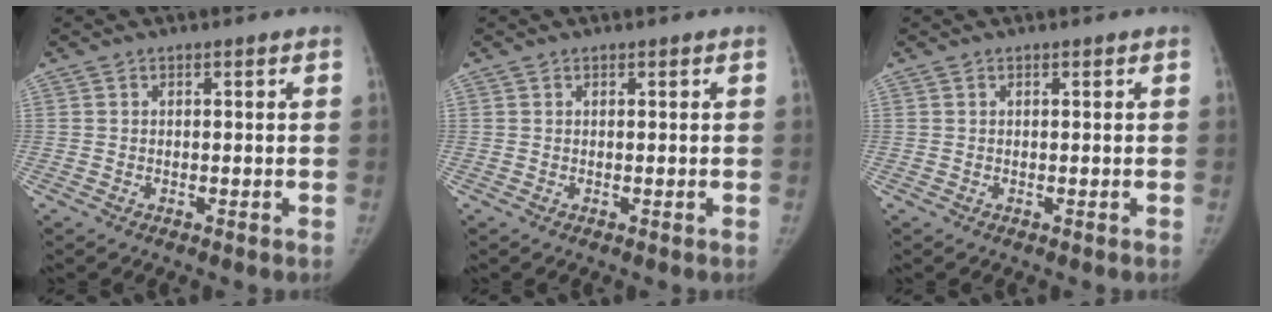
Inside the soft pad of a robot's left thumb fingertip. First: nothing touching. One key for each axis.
{"total": 0.0}
{"total": 0.0}